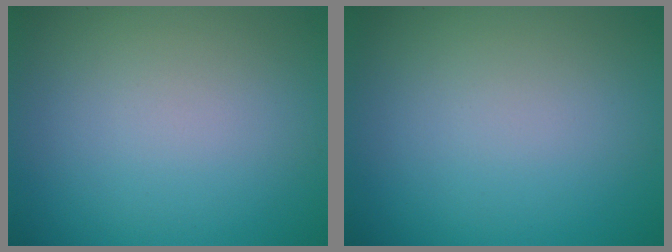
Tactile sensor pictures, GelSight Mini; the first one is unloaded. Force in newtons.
{"total": 0.0}